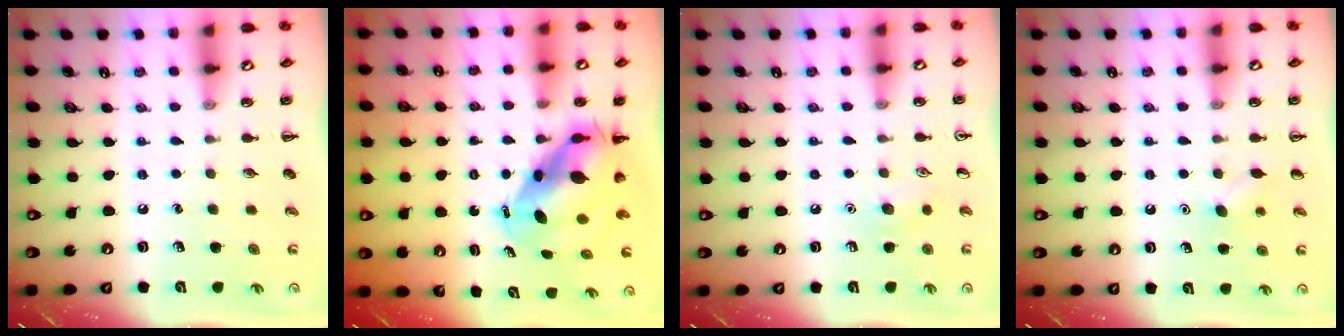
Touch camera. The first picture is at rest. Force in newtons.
{"total": 8.7, "press": 8.4, "slide": 2.2}
{"total": 7.3, "press": 7.1, "slide": 1.8}
{"total": 5.4, "press": 5.1, "slide": 1.7}